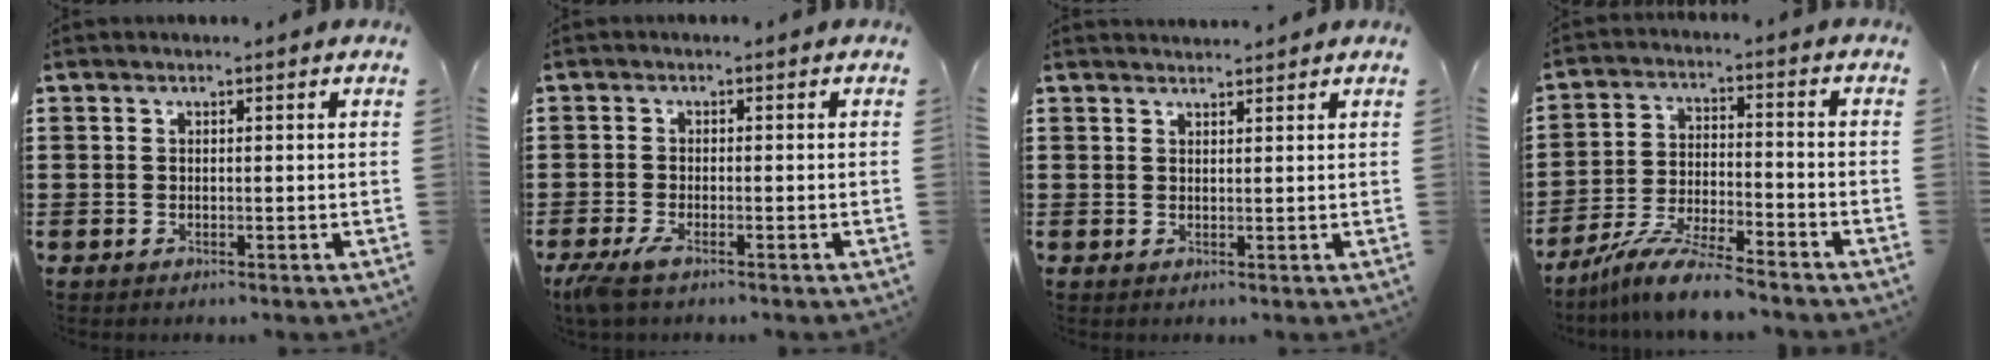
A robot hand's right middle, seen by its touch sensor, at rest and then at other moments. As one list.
[{"total": 2.3, "force": [-1.4, 0.4, 1.7], "torque": [-0.051, -0.009, -0.033]}, {"total": 1.5, "force": [1.5, 0.1, 0.0], "torque": [-0.003, 0.002, 0.028]}, {"total": 8.4, "force": [-7.6, 0.3, 3.7], "torque": [-0.076, 0.001, -0.147]}]